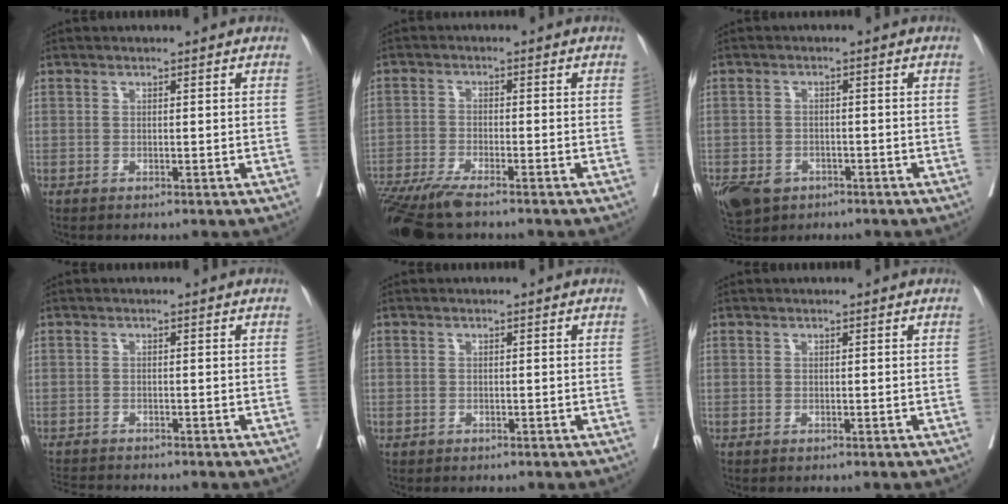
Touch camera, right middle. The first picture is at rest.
{"total": 9.9, "force": [-7.9, 1.2, 5.9], "torque": [-0.099, -0.023, -0.136]}
{"total": 10.5, "force": [-5.8, 7.4, 4.5], "torque": [-0.124, -0.010, -0.087]}
{"total": 4.6, "force": [-4.5, 0.0, 1.0], "torque": [-0.014, -0.014, -0.075]}
{"total": 0.7, "force": [-0.3, 0.6, 0.0], "torque": [-0.003, 0.004, -0.008]}
{"total": 0.0}